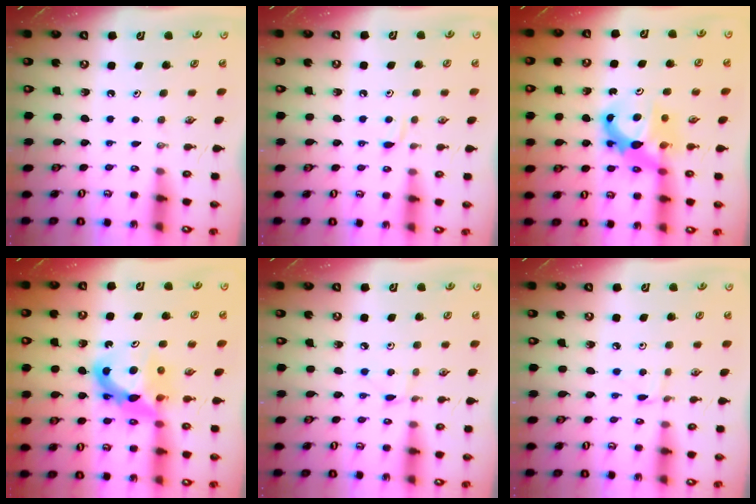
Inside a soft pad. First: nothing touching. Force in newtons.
{"total": 3.7, "press": 3.7, "slide": 0.5}
{"total": 7.9, "press": 7.8, "slide": 0.5}
{"total": 9.4, "press": 9.4, "slide": 0.5}
{"total": 2.8, "press": 2.7, "slide": 0.4}
{"total": 1.9, "press": 1.9, "slide": 0.2}